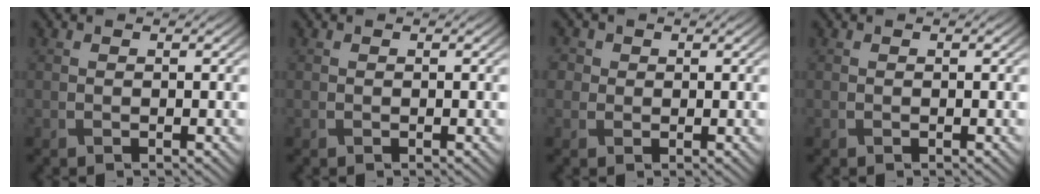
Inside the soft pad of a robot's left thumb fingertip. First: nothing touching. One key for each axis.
{"total": 0.0}
{"total": 2.4, "fx": 0.7, "fy": 2.2, "fz": 0.6, "tx": -0.023, "ty": -0.001, "tz": 0.013}
{"total": 0.0}